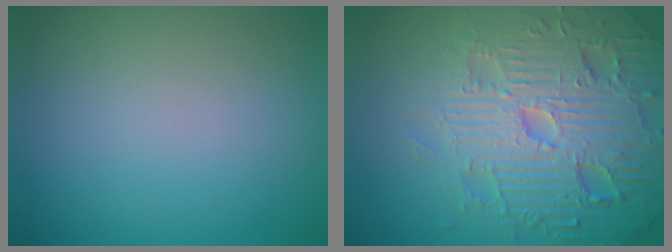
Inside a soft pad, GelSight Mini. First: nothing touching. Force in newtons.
{"total": 7.6, "press": 7.4, "slide": 1.8}